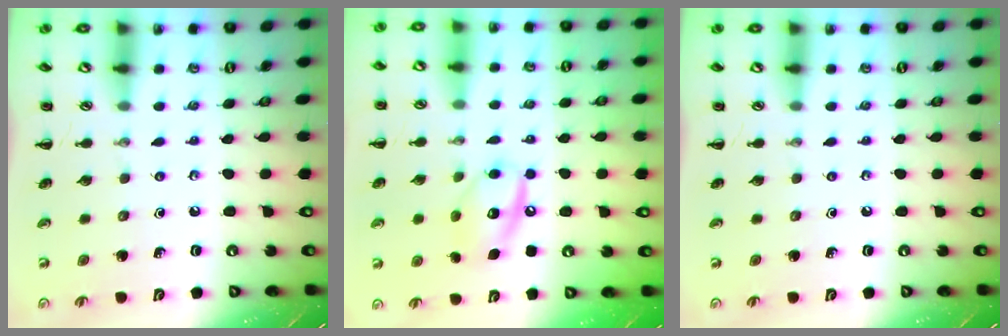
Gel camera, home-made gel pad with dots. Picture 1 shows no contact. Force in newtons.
{"total": 12.0, "press": 11.9, "slide": 1.4}
{"total": 0.0}